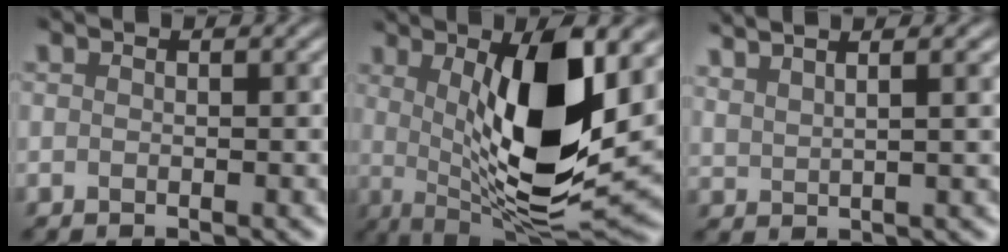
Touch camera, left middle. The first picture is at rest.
{"total": 9.8, "force": [2.4, 2.7, 9.2], "torque": [-0.149, -0.012, 0.044]}
{"total": 5.6, "force": [4.2, 2.4, 2.8], "torque": [0.012, 0.043, 0.023]}